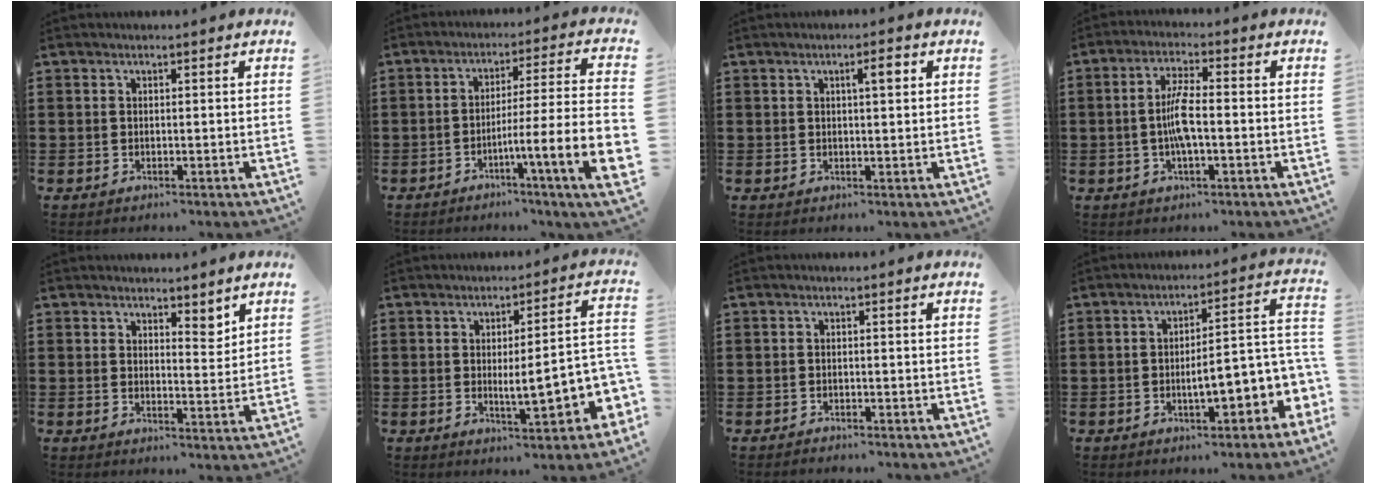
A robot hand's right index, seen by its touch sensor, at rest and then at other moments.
{"total": 8.3, "force": [-3.5, 0.1, 7.6], "torque": [-0.135, -0.027, -0.070]}
{"total": 2.7, "force": [0.9, 0.5, 2.5], "torque": [-0.033, 0.000, 0.007]}
{"total": 5.6, "force": [-0.7, 1.4, 5.4], "torque": [-0.111, 0.001, -0.020]}
{"total": 3.4, "force": [3.0, 1.3, 1.0], "torque": [-0.010, -0.007, 0.052]}
{"total": 8.1, "force": [-1.6, 1.7, 7.8], "torque": [-0.106, -0.015, -0.028]}
{"total": 0.9, "force": [-0.9, 0.1, 0.0], "torque": [-0.002, 0.003, -0.020]}
{"total": 6.9, "force": [-2.1, 2.0, 6.2], "torque": [-0.087, -0.026, -0.048]}